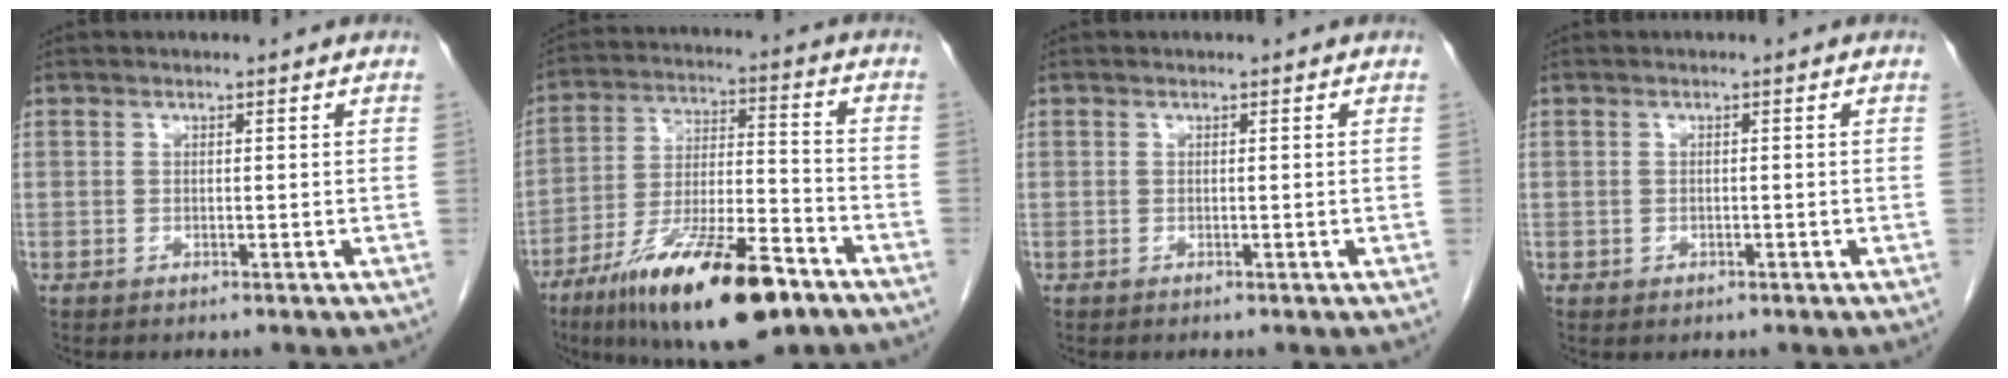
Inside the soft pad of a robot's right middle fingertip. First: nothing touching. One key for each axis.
{"total": 19.5, "fx": -12.2, "fy": 4.2, "fz": 14.6, "tx": -0.244, "ty": -0.020, "tz": -0.210}
{"total": 0.0}
{"total": 0.7, "fx": -0.2, "fy": 0.6, "fz": 0.2, "tx": -0.007, "ty": 0.001, "tz": -0.001}